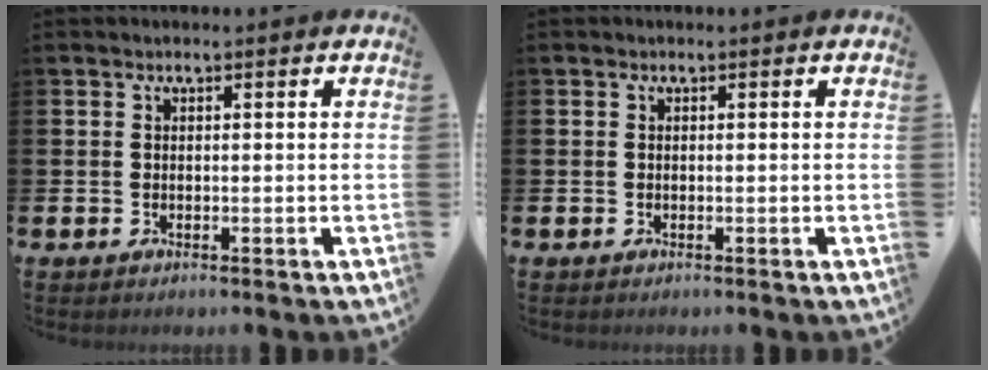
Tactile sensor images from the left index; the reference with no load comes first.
{"total": 0.0}